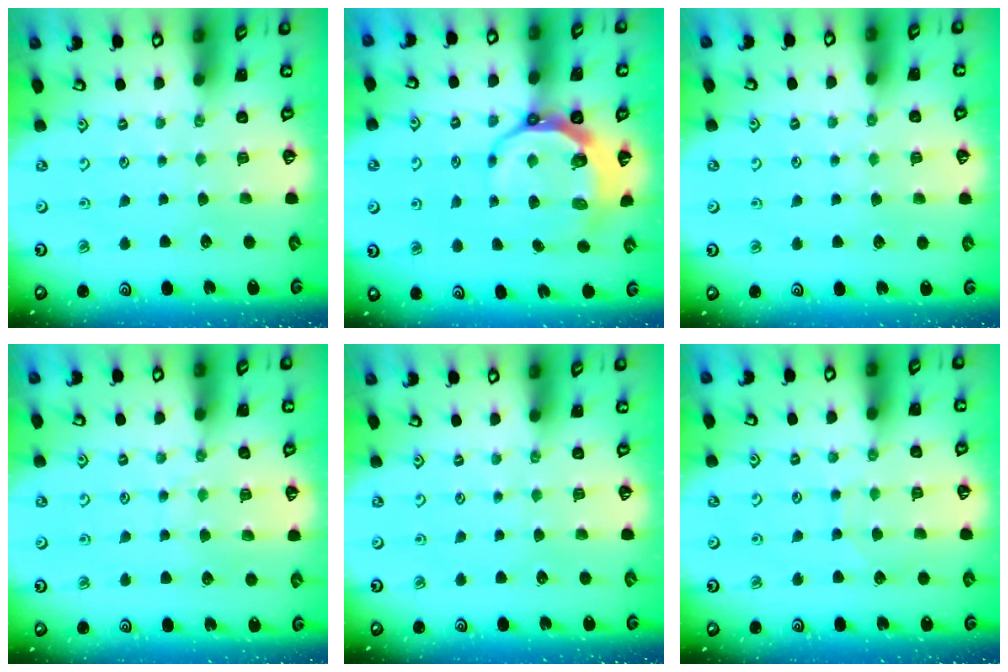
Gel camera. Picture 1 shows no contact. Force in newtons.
{"total": 9.1, "press": 8.1, "slide": 4.1}
{"total": 4.8, "press": 4.7, "slide": 0.6}
{"total": 7.3, "press": 7.2, "slide": 0.8}
{"total": 0.0}
{"total": 4.8, "press": 4.8, "slide": 0.5}